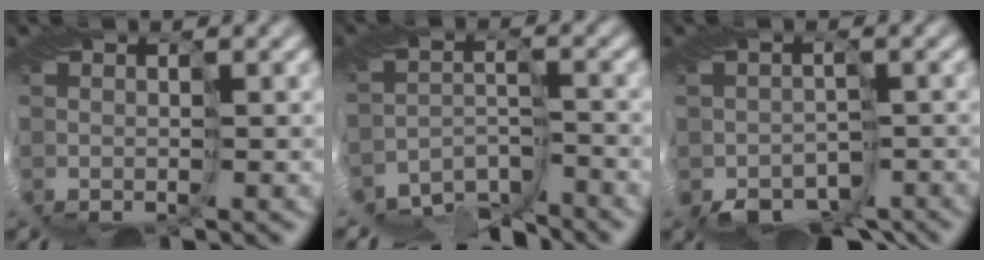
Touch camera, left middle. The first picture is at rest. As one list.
[{"total": 7.9, "force": [-7.7, 1.1, 0.6], "torque": [-0.004, -0.009, -0.140]}, {"total": 4.7, "force": [-3.8, 2.6, 1.1], "torque": [-0.010, -0.022, -0.060]}]